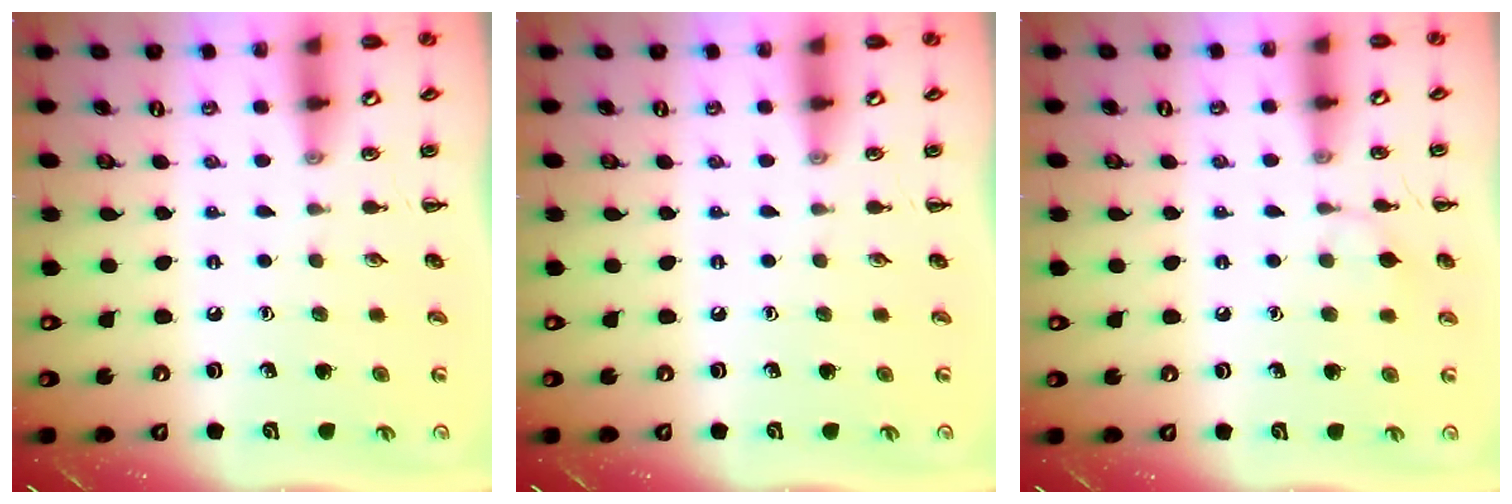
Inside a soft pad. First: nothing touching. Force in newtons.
{"total": 0.0}
{"total": 6.5, "press": 6.3, "slide": 1.7}